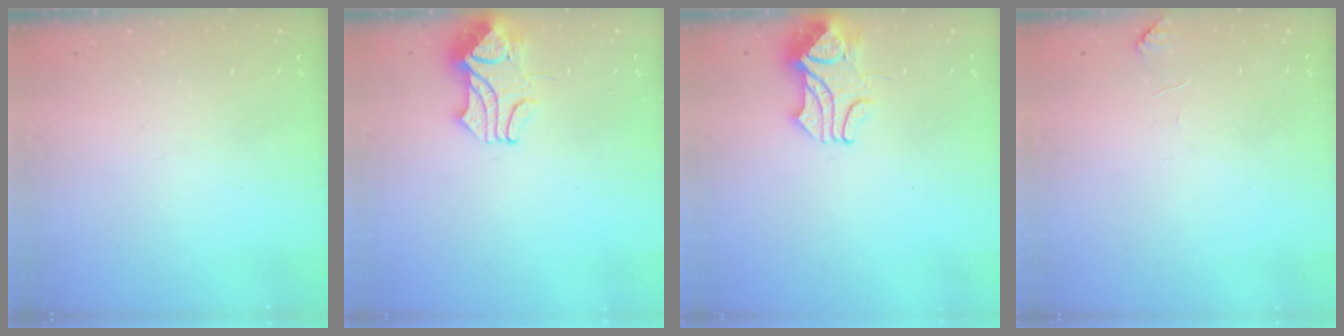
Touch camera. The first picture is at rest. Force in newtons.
{"total": 2.4, "press": 2.2, "slide": 1.0}
{"total": 2.4, "press": 2.2, "slide": 1.0}
{"total": 2.2, "press": 2.2, "slide": 0.5}